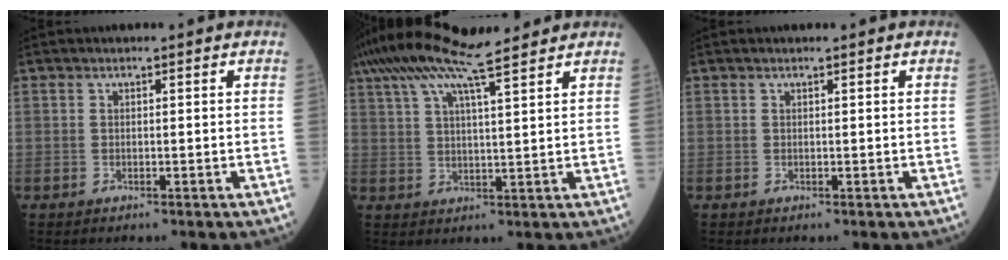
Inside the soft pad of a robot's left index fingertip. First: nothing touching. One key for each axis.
{"total": 14.6, "fx": 11.9, "fy": 0.8, "fz": 8.4, "tx": -0.167, "ty": 0.042, "tz": 0.199}
{"total": 0.0}